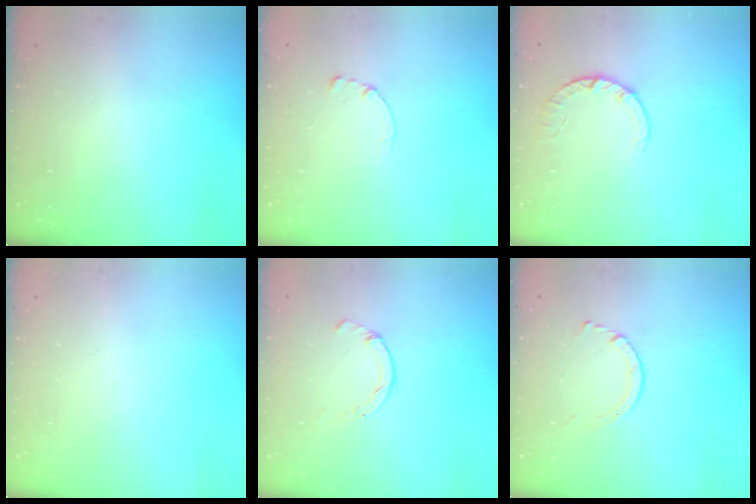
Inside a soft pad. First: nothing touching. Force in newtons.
{"total": 0.7, "press": 0.6, "slide": 0.1}
{"total": 2.8, "press": 2.8, "slide": 0.4}
{"total": 0.0}
{"total": 0.0}
{"total": 2.9, "press": 2.9, "slide": 0.2}